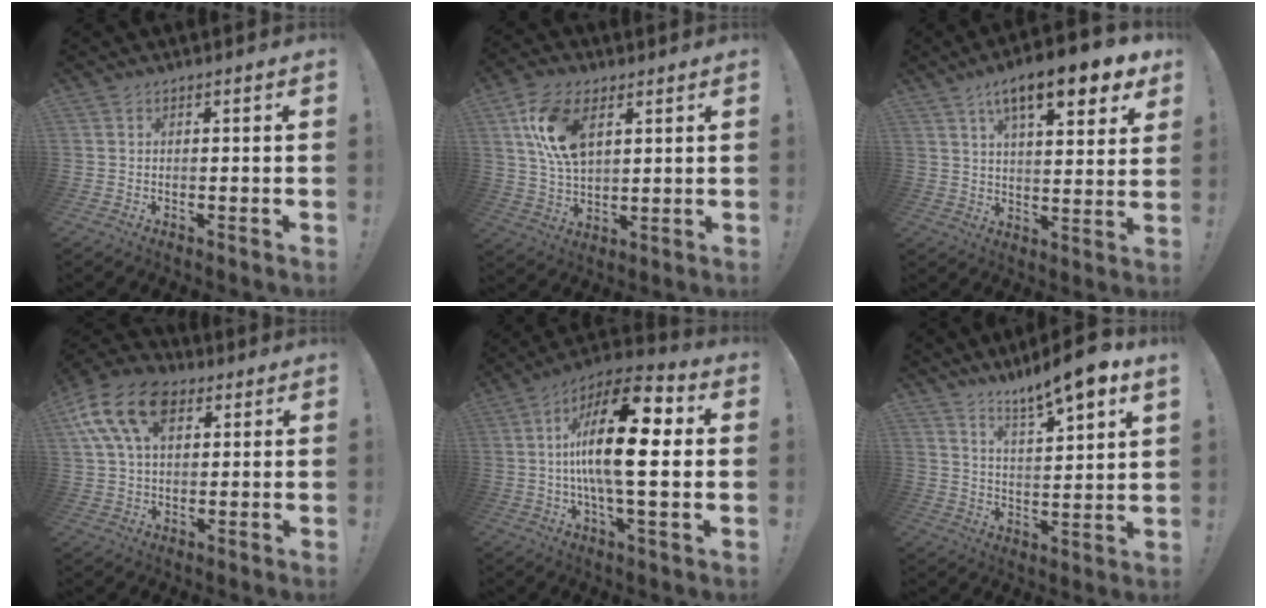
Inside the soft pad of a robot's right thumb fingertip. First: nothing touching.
{"total": 13.4, "force": [5.3, 7.6, 9.7], "torque": [-0.198, -0.003, 0.100]}
{"total": 14.5, "force": [8.5, 4.0, 11.0], "torque": [-0.173, -0.041, 0.133]}
{"total": 16.7, "force": [6.7, 10.5, 11.1], "torque": [-0.216, -0.014, 0.123]}
{"total": 21.5, "force": [2.0, 6.3, 20.5], "torque": [-0.366, -0.002, 0.023]}
{"total": 10.6, "force": [8.7, 0.5, 6.0], "torque": [-0.106, -0.061, 0.143]}